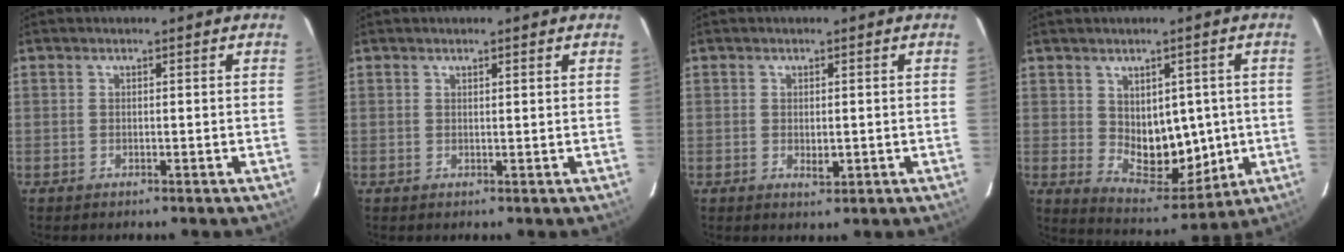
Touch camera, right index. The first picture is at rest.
{"total": 1.0, "force": [0.8, -0.1, 0.5], "torque": [-0.011, 0.007, 0.013]}
{"total": 1.8, "force": [-0.2, 0.8, 1.6], "torque": [-0.026, -0.005, 0.001]}
{"total": 10.0, "force": [0.1, 5.8, 8.2], "torque": [-0.117, -0.002, 0.026]}